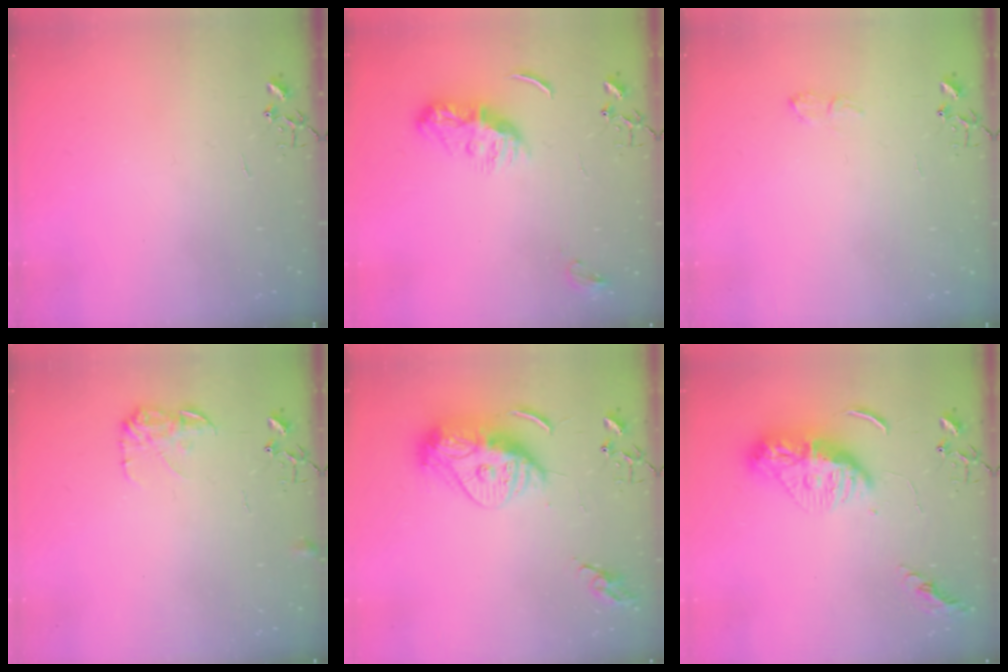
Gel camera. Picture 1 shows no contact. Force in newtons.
{"total": 8.7, "press": 8.7, "slide": 0.3}
{"total": 5.8, "press": 5.7, "slide": 0.7}
{"total": 8.4, "press": 8.4, "slide": 0.4}
{"total": 13.3, "press": 13.2, "slide": 1.2}
{"total": 11.5, "press": 11.4, "slide": 1.2}